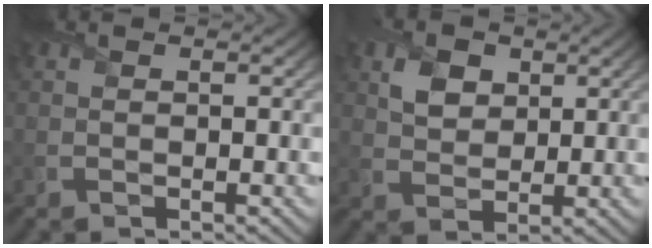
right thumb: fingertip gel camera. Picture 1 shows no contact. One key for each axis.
{"total": 4.2, "fx": 1.9, "fy": 3.1, "fz": 2.2, "tx": -0.054, "ty": 0.002, "tz": 0.033}